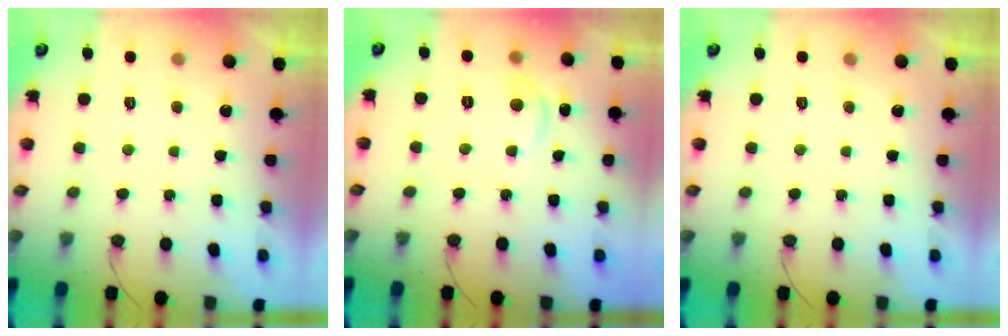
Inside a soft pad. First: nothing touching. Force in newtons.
{"total": 2.9, "press": 2.8, "slide": 0.3}
{"total": 0.0}